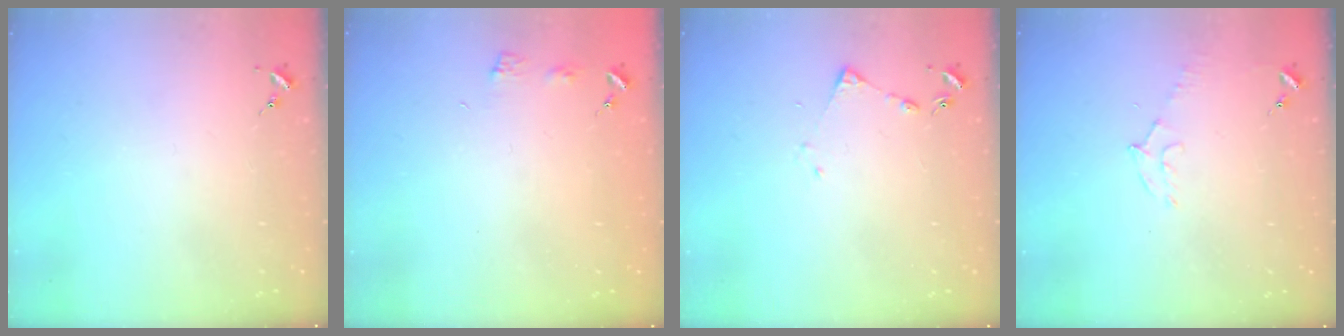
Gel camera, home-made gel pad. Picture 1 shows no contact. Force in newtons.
{"total": 3.9, "press": 3.9, "slide": 0.4}
{"total": 4.1, "press": 4.1, "slide": 0.5}
{"total": 7.3, "press": 7.2, "slide": 0.9}